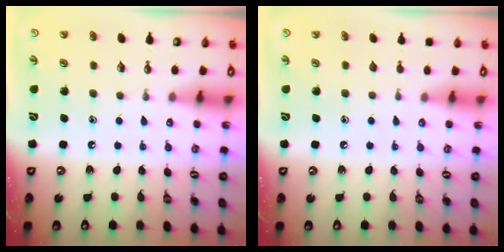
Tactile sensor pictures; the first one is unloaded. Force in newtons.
{"total": 0.5, "press": 0.5, "slide": 0.1}